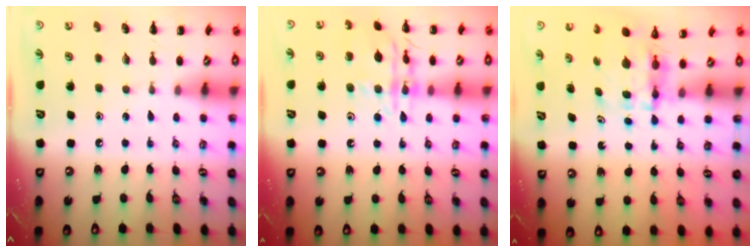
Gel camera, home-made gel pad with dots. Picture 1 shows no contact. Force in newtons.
{"total": 13.1, "press": 13.0, "slide": 1.1}
{"total": 3.9, "press": 3.9, "slide": 0.3}